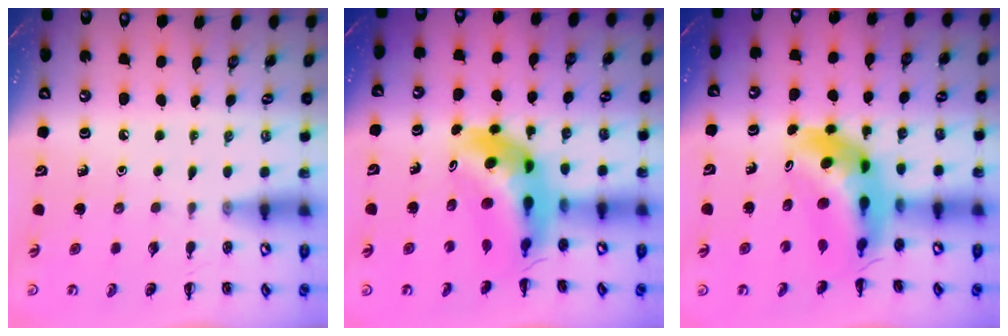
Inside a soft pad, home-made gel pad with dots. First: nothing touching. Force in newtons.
{"total": 9.7, "press": 9.2, "slide": 3.2}
{"total": 9.7, "press": 9.2, "slide": 3.2}